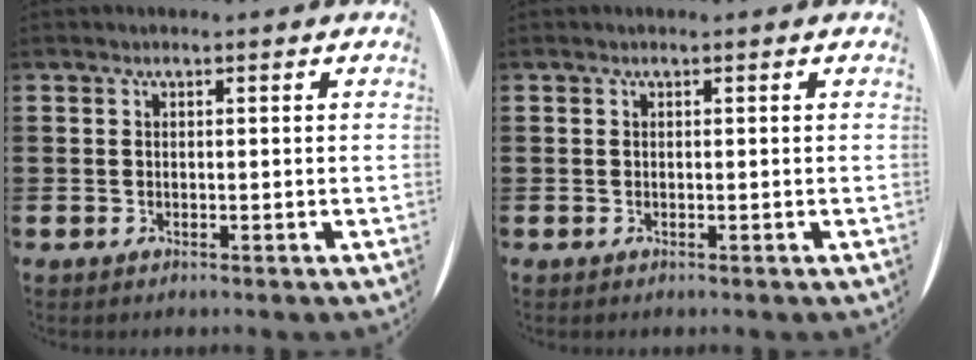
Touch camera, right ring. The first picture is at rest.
{"total": 0.0}